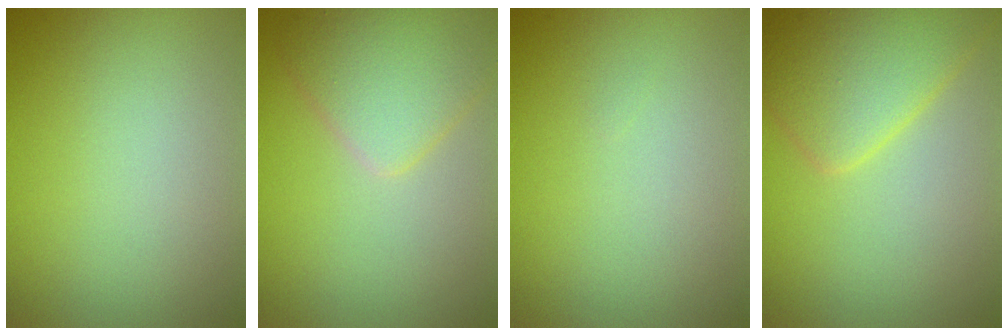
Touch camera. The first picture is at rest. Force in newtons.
{"total": 4.0, "press": 4.0, "slide": 0.2}
{"total": 0.0}
{"total": 5.1, "press": 5.0, "slide": 0.3}